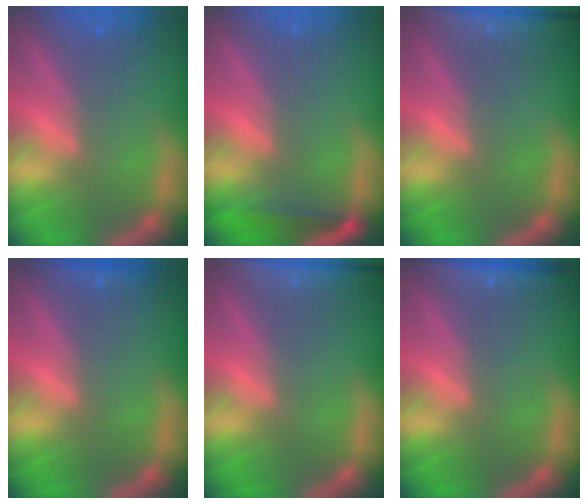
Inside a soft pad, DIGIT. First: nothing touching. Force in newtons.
{"total": 3.0}
{"total": 6.0}
{"total": 0.9}
{"total": 6.0}
{"total": 3.0}